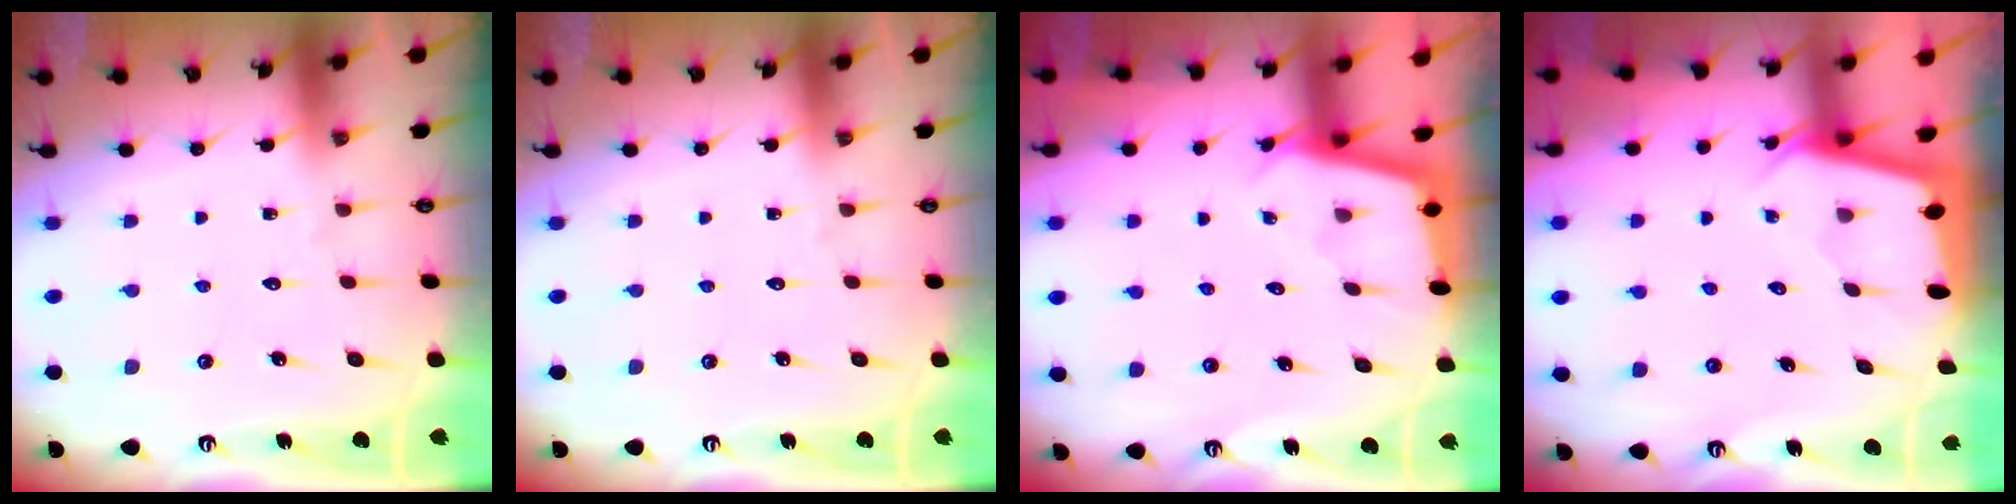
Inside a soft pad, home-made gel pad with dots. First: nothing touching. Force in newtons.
{"total": 0.0}
{"total": 2.3, "press": 2.3, "slide": 0.1}
{"total": 2.1, "press": 2.1, "slide": 0.2}